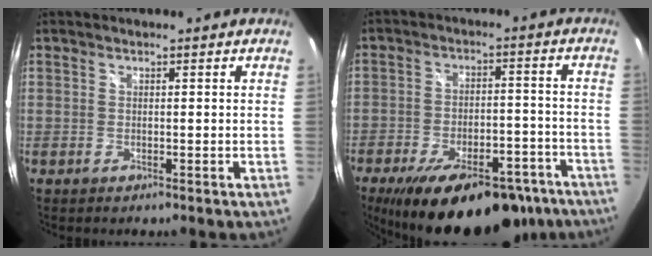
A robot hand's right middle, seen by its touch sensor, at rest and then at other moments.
{"total": 22.9, "force": [-16.8, 8.9, 12.9], "torque": [-0.221, -0.020, -0.225]}